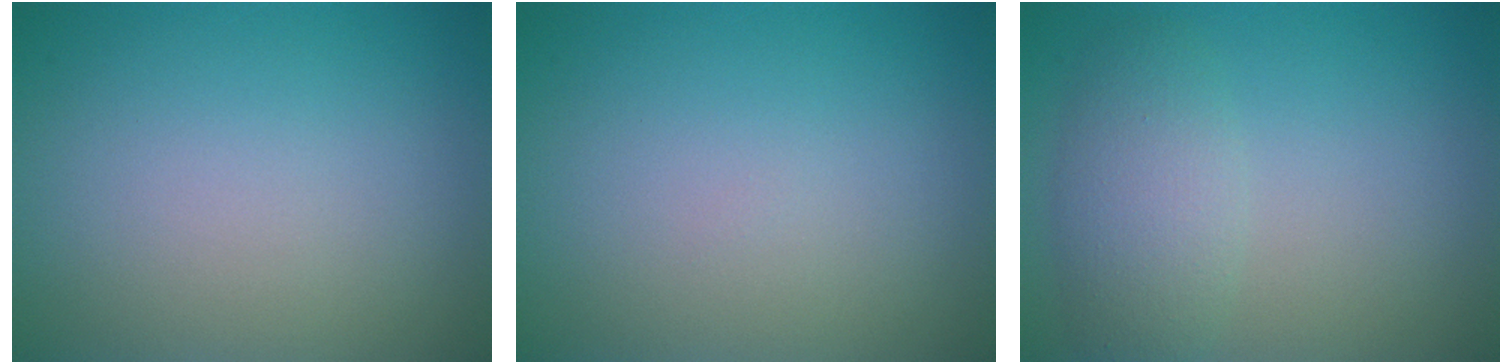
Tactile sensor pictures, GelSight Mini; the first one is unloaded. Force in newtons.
{"total": 0.0}
{"total": 3.3, "press": 3.3, "slide": 0.1}